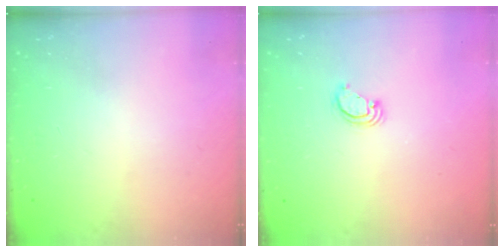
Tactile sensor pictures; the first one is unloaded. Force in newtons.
{"total": 2.9, "press": 2.9, "slide": 0.1}